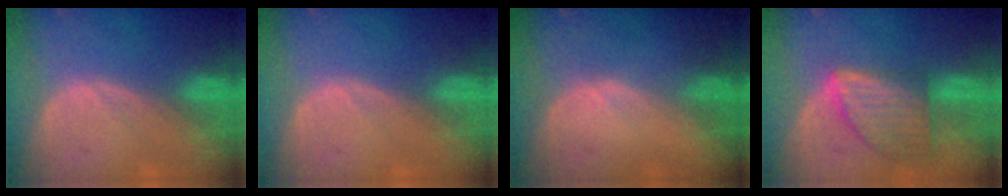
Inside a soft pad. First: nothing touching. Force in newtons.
{"total": 0.0}
{"total": 0.7, "press": 0.4, "slide": 0.5}
{"total": 8.1, "press": 7.4, "slide": 3.4}